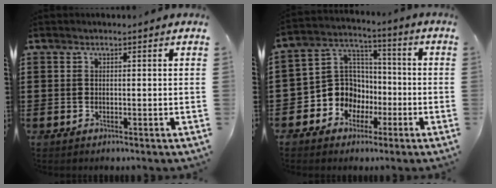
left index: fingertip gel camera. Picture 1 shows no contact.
{"total": 9.2, "force": [-2.7, 8.5, 2.3], "torque": [-0.095, 0.006, -0.051]}